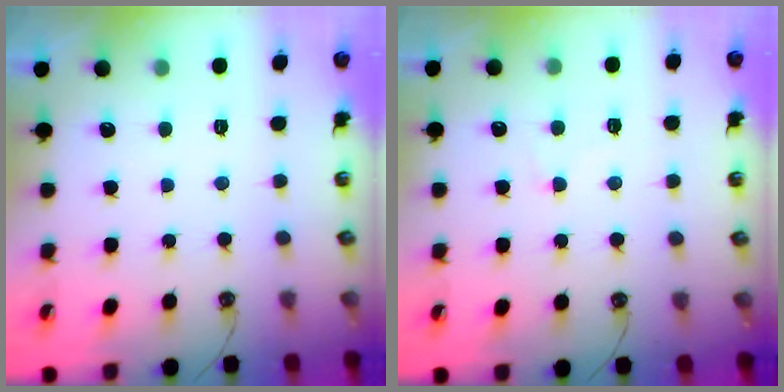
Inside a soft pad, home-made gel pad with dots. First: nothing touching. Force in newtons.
{"total": 1.4, "press": 1.3, "slide": 0.5}